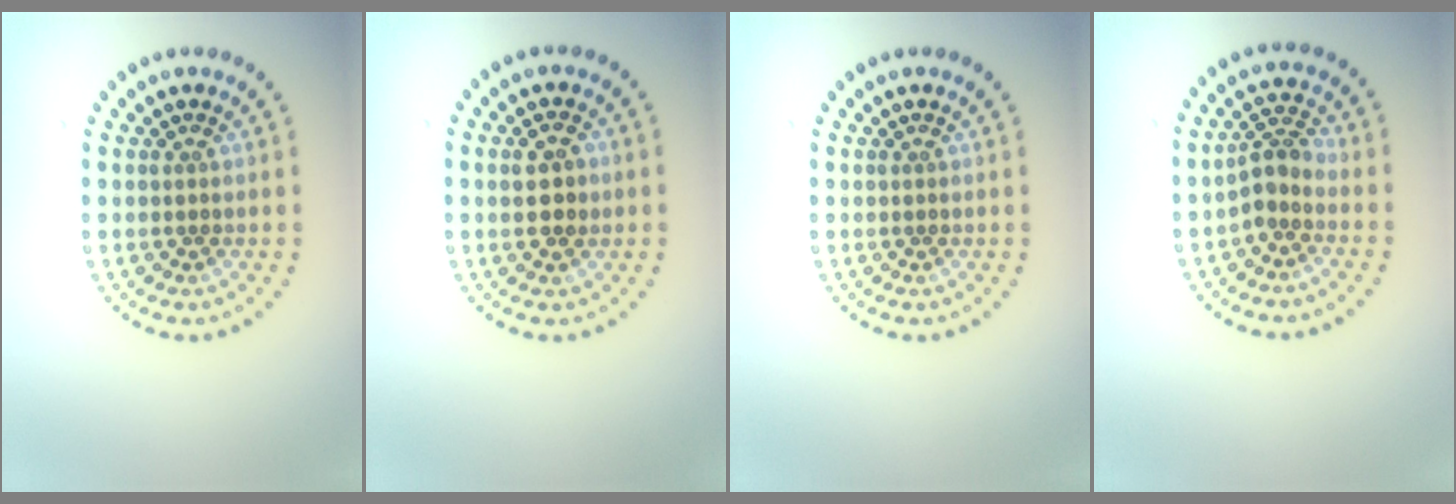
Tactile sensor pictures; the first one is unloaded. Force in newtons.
{"total": 2.5, "press": 2.5, "slide": 0.3}
{"total": 0.0}
{"total": 2.5, "press": 1.9, "slide": 1.6}